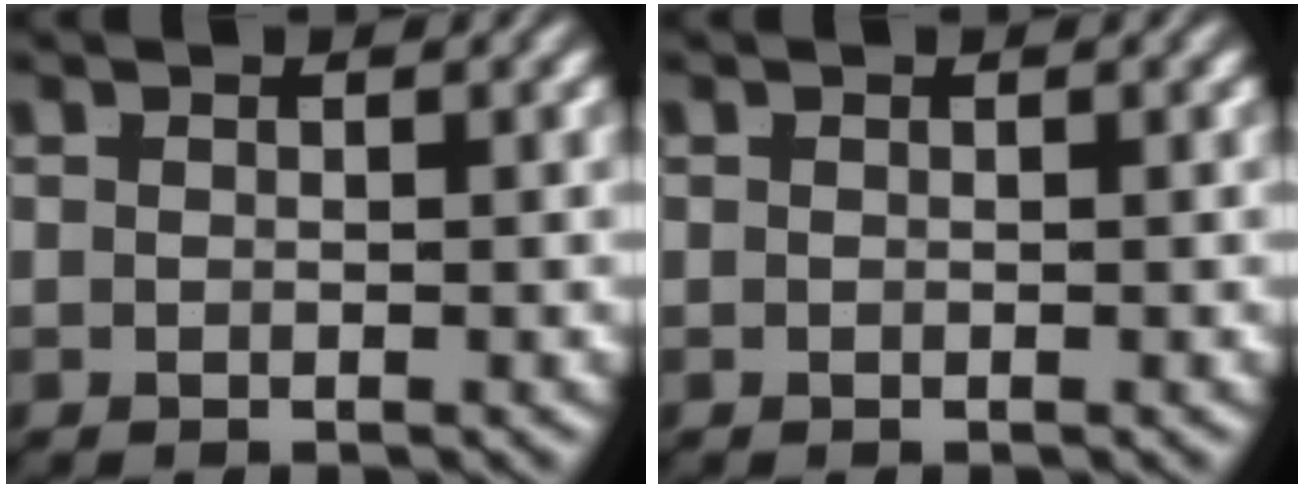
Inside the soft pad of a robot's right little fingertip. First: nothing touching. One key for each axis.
{"total": 0.0}